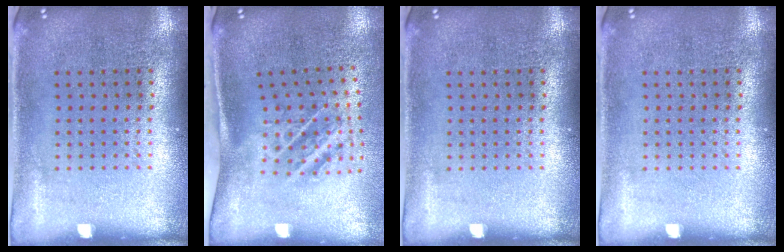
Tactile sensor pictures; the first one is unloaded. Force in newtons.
{"total": 1.9, "press": 1.1, "slide": 1.6}
{"total": 0.0}
{"total": 0.0}